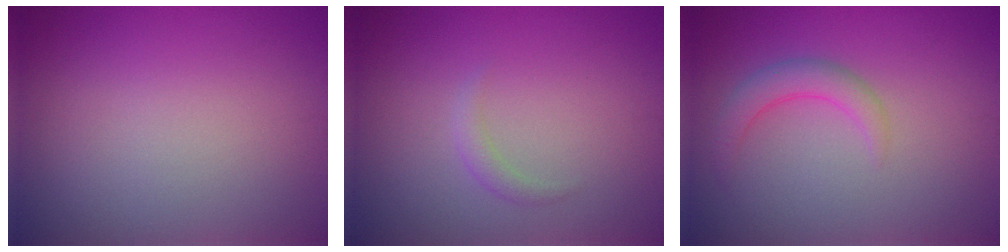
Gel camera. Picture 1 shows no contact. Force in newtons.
{"total": 1.0, "press": 1.0, "slide": 0.0}
{"total": 2.4, "press": 2.4, "slide": 0.3}